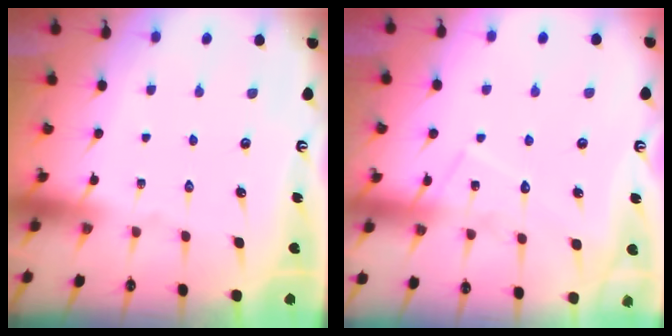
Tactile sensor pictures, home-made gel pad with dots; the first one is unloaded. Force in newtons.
{"total": 9.8, "press": 9.8, "slide": 0.8}